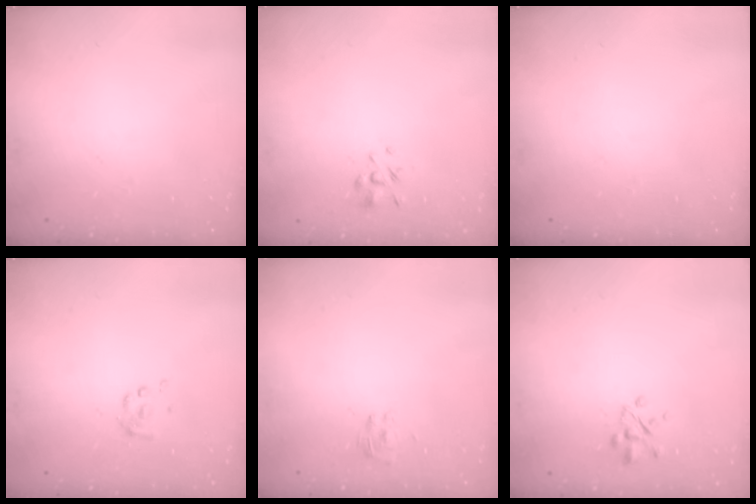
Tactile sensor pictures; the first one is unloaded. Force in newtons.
{"total": 1.3, "press": 1.1, "slide": 0.5}
{"total": 0.0}
{"total": 2.3, "press": 2.3, "slide": 0.4}
{"total": 1.9, "press": 1.6, "slide": 1.0}
{"total": 2.7, "press": 2.6, "slide": 0.7}